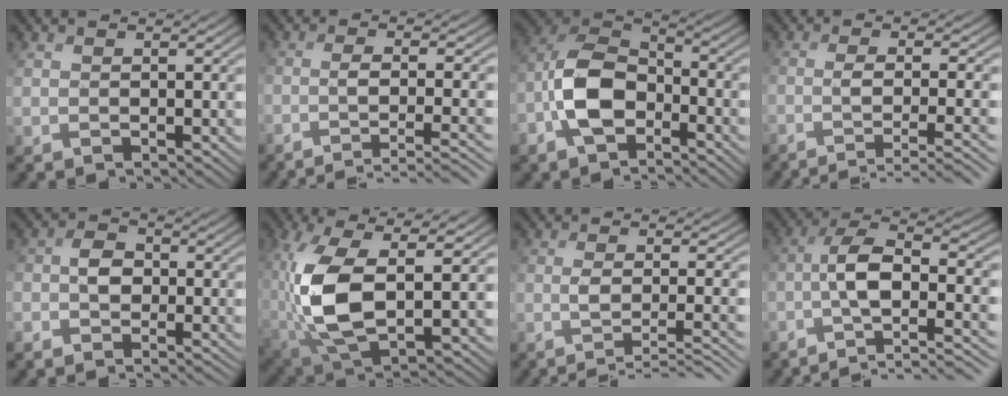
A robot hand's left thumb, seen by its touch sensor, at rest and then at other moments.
{"total": 6.8, "force": [-3.8, 1.6, 5.4], "torque": [-0.082, -0.004, -0.053]}
{"total": 9.5, "force": [-3.8, 5.4, 6.9], "torque": [-0.148, 0.009, -0.091]}
{"total": 6.8, "force": [-3.1, 1.9, 5.7], "torque": [-0.082, -0.009, -0.046]}
{"total": 3.8, "force": [-2.4, 2.1, 2.0], "torque": [-0.041, 0.002, -0.057]}
{"total": 13.6, "force": [0.5, 6.4, 12.0], "torque": [-0.277, -0.017, 0.020]}
{"total": 7.0, "force": [-4.0, 1.8, 5.5], "torque": [-0.082, -0.001, -0.059]}
{"total": 12.0, "force": [-4.8, 4.4, 10.1], "torque": [-0.182, 0.006, -0.079]}